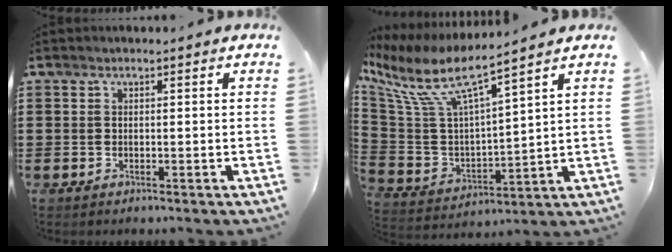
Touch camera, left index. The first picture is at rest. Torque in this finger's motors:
{"motor_torque": [2.14, 0.00, 0.51, 0.21]}